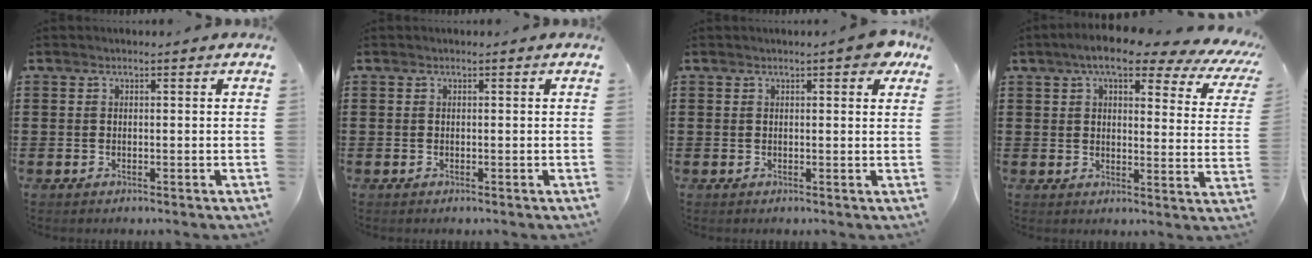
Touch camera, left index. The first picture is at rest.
{"total": 0.0}
{"total": 2.7, "force": [1.5, 0.5, 2.2], "torque": [-0.031, -0.001, 0.022]}
{"total": 8.0, "force": [6.0, 2.1, 4.9], "torque": [-0.100, -0.020, 0.099]}